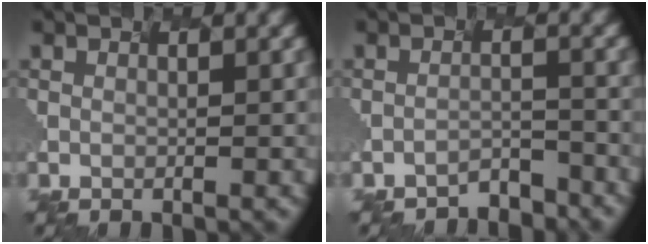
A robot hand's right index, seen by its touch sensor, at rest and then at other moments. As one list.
[{"total": 3.6, "force": [-3.4, -0.7, -0.8], "torque": [-0.007, -0.004, -0.033]}]